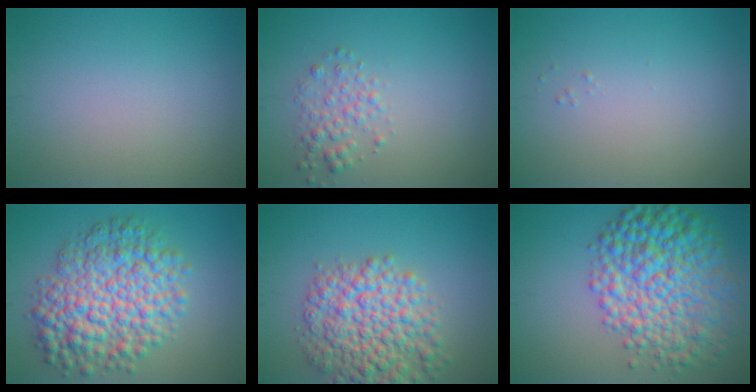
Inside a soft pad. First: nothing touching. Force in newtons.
{"total": 2.0, "press": 2.0, "slide": 0.1}
{"total": 0.0}
{"total": 9.2, "press": 9.2, "slide": 0.1}
{"total": 7.7, "press": 7.7, "slide": 0.3}
{"total": 9.9, "press": 9.9, "slide": 0.1}